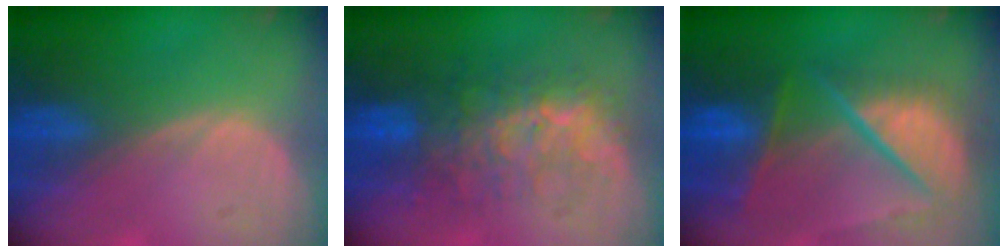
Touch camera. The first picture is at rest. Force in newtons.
{"total": 8.4, "press": 8.1, "slide": 2.2}
{"total": 10.7, "press": 8.9, "slide": 5.9}